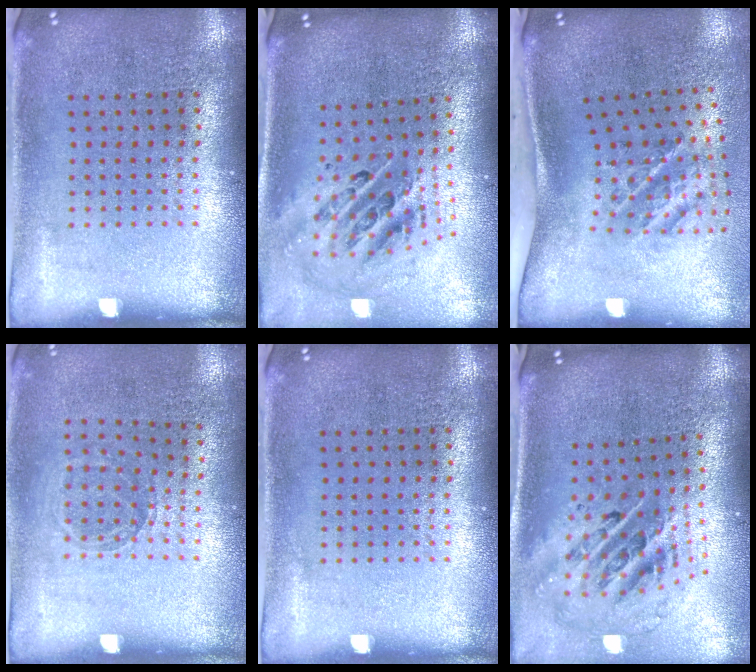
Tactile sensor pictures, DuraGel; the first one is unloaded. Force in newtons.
{"total": 1.7, "press": 1.4, "slide": 1.1}
{"total": 2.0, "press": 1.3, "slide": 1.6}
{"total": 0.8, "press": 0.8, "slide": 0.1}
{"total": 0.0}
{"total": 2.6, "press": 1.8, "slide": 2.0}